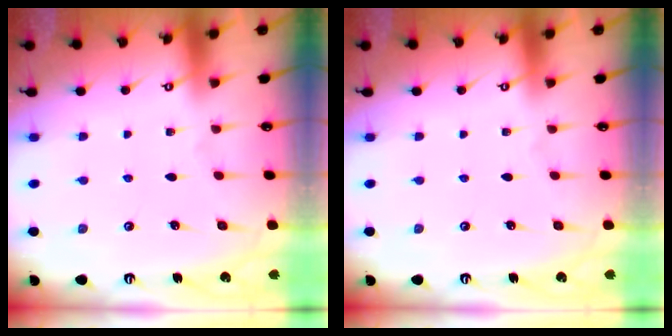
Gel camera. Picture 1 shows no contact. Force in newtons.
{"total": 0.0}